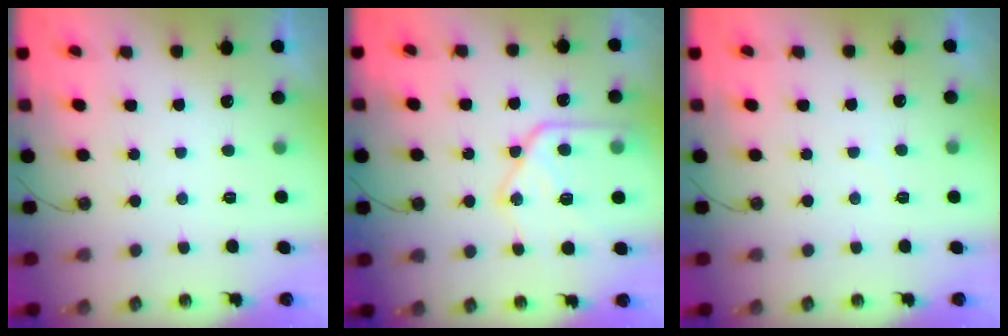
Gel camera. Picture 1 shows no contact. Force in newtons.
{"total": 17.8, "press": 17.7, "slide": 1.8}
{"total": 2.4, "press": 2.4, "slide": 0.4}